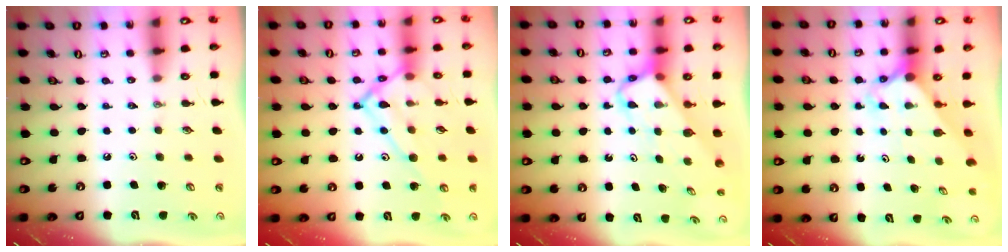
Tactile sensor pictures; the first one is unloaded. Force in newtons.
{"total": 16.5, "press": 16.5, "slide": 1.3}
{"total": 3.9, "press": 3.8, "slide": 0.3}
{"total": 2.5, "press": 2.5, "slide": 0.2}